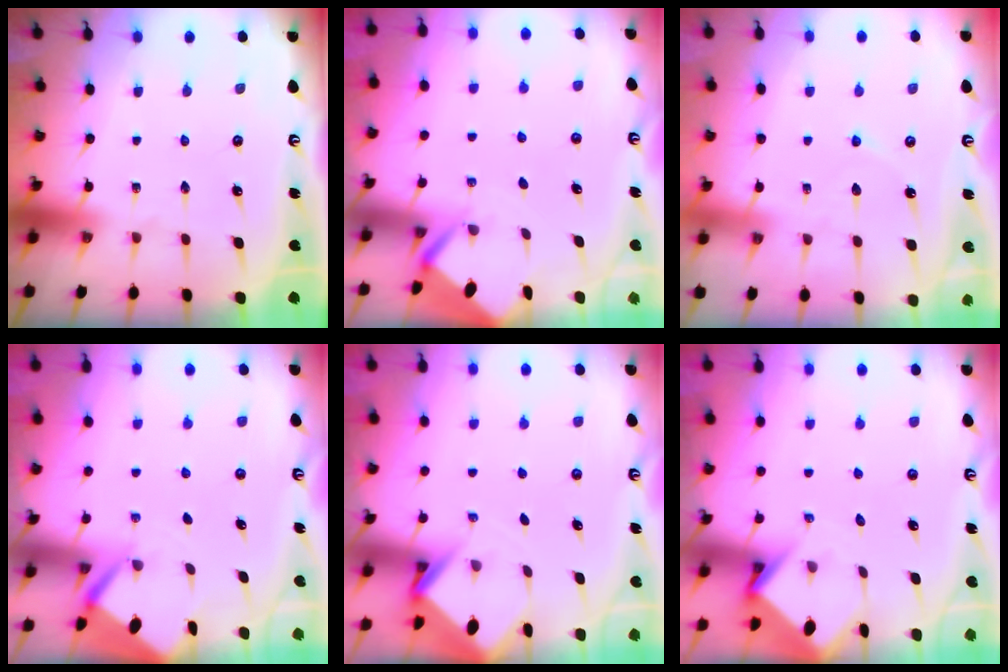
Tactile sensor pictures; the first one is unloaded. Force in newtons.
{"total": 2.7, "press": 2.7, "slide": 0.2}
{"total": 3.6, "press": 3.6, "slide": 0.5}
{"total": 2.5, "press": 2.5, "slide": 0.3}
{"total": 3.0, "press": 2.9, "slide": 0.3}
{"total": 3.7, "press": 3.7, "slide": 0.2}